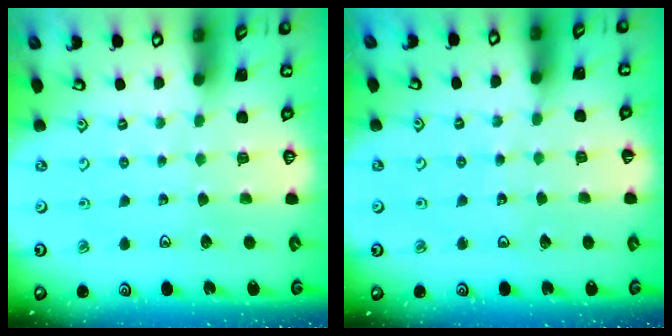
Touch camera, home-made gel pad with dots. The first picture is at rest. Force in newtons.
{"total": 4.3, "press": 4.3, "slide": 0.1}